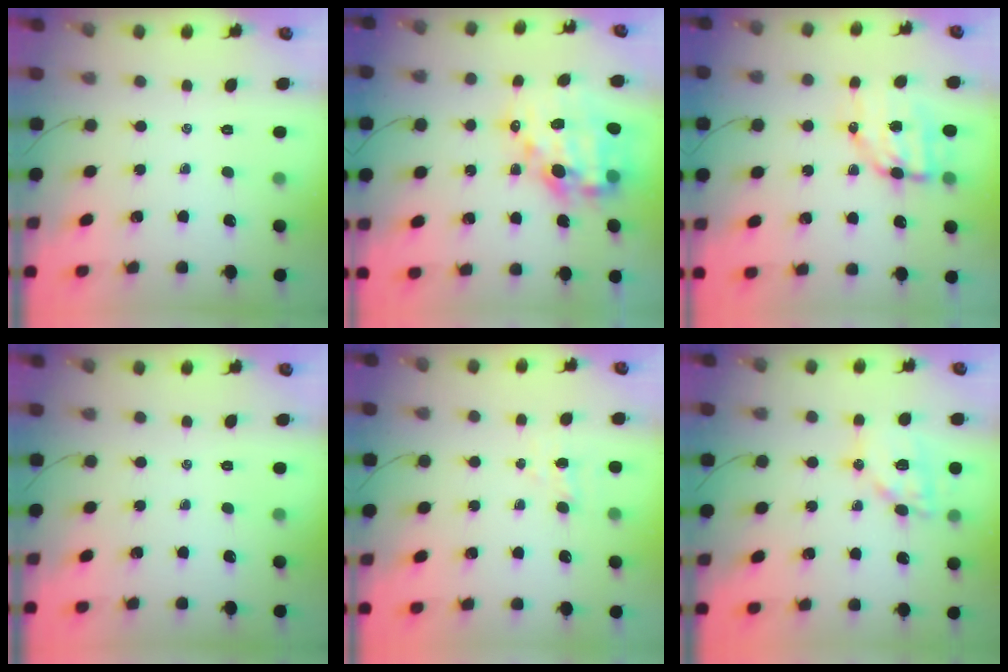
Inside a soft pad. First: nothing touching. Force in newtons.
{"total": 16.2, "press": 15.7, "slide": 4.0}
{"total": 8.3, "press": 8.1, "slide": 1.6}
{"total": 0.0}
{"total": 3.5, "press": 3.4, "slide": 0.9}
{"total": 12.6, "press": 12.5, "slide": 1.9}